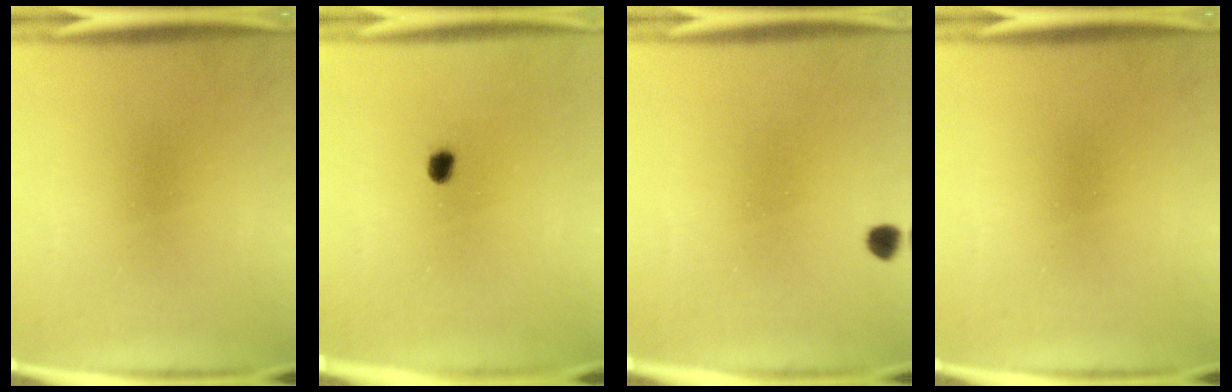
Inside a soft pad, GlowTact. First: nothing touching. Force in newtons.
{"total": 1.9}
{"total": 1.7}
{"total": 0.0}